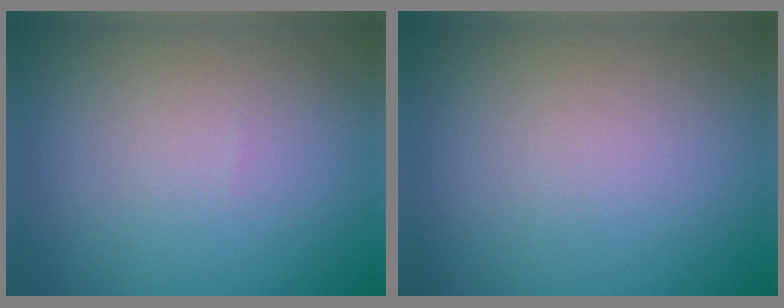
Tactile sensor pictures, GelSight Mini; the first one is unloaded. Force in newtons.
{"total": 0.0}